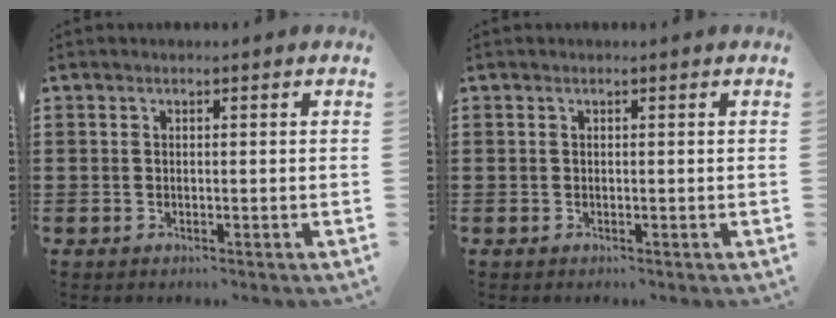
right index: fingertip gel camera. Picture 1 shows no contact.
{"total": 0.0}